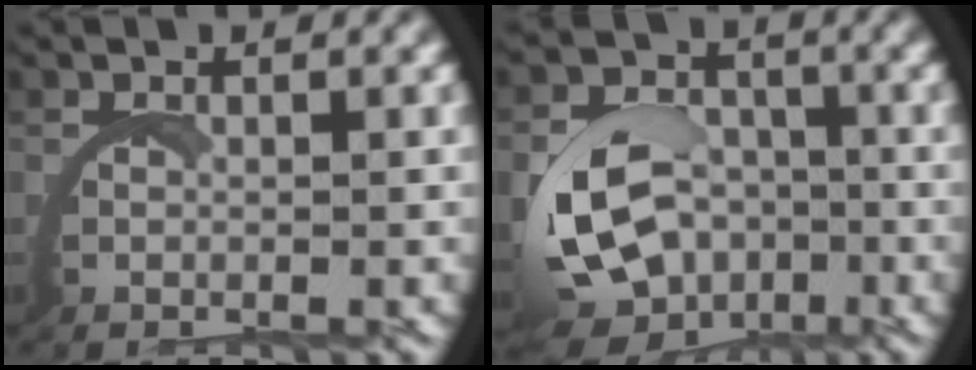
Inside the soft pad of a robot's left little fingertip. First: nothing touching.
{"total": 9.8, "force": [-2.9, 8.4, 4.1], "torque": [-0.114, -0.046, -0.045]}